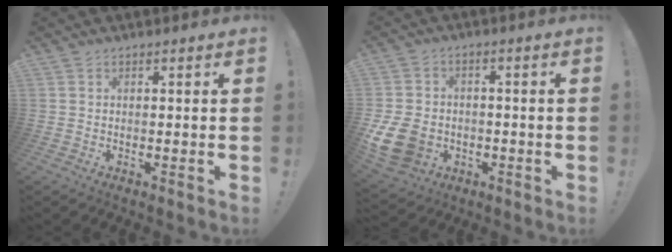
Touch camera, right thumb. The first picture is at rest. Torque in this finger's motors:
{"motor_torque": [0.95, 1.06, 0.68, -0.36, 0.43]}